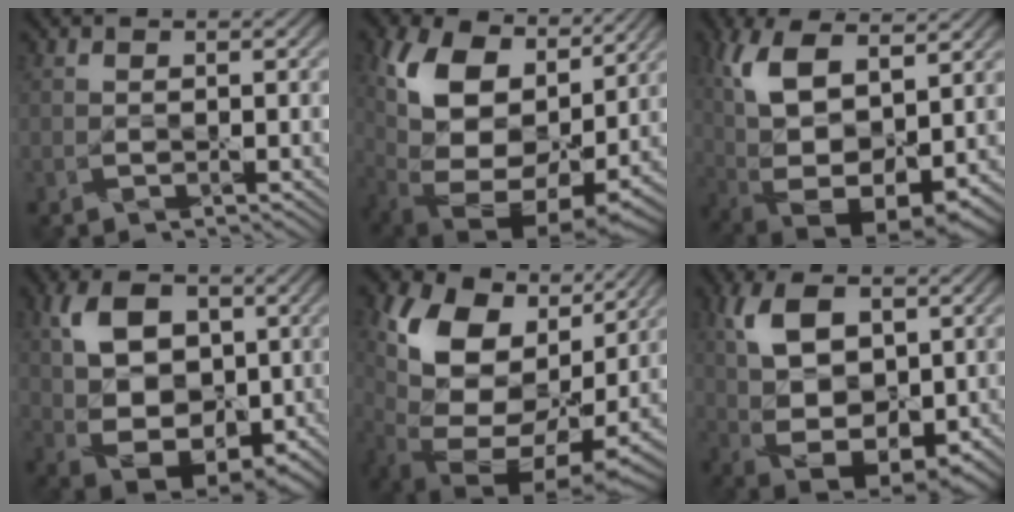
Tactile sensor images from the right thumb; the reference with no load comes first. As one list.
[{"total": 16.5, "force": [4.7, 11.3, 11.0], "torque": [-0.214, -0.007, 0.106]}, {"total": 15.9, "force": [3.5, 8.0, 13.3], "torque": [-0.262, -0.005, 0.076]}, {"total": 11.6, "force": [2.1, 7.6, 8.5], "torque": [-0.171, 0.004, 0.032]}, {"total": 15.7, "force": [4.1, 10.5, 11.0], "torque": [-0.220, -0.008, 0.090]}, {"total": 11.7, "force": [2.7, 6.4, 9.5], "torque": [-0.194, 0.000, 0.054]}]